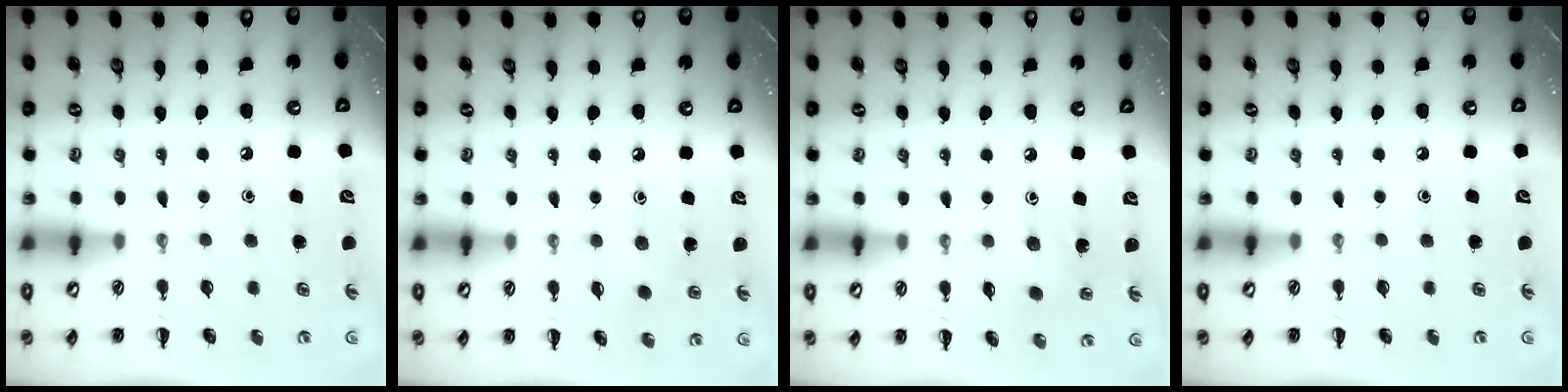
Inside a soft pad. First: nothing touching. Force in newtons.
{"total": 2.1, "press": 2.0, "slide": 0.7}
{"total": 3.0, "press": 2.8, "slide": 0.9}
{"total": 0.0}